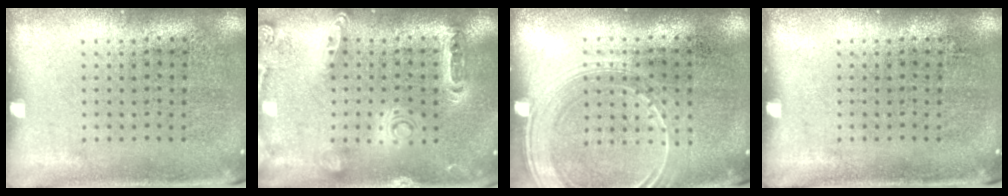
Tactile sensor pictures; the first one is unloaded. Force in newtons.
{"total": 1.0, "press": 1.0, "slide": 0.3}
{"total": 1.8, "press": 1.7, "slide": 0.6}
{"total": 0.0}